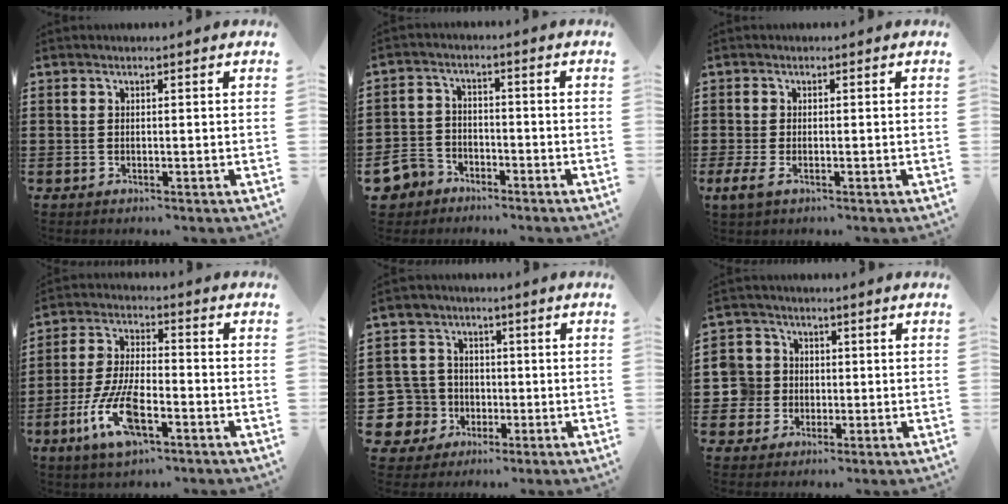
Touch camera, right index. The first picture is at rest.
{"total": 5.2, "force": [-4.1, 3.1, 1.0], "torque": [-0.058, 0.003, -0.090]}
{"total": 1.7, "force": [-0.6, 0.6, 1.5], "torque": [-0.043, -0.009, -0.015]}
{"total": 10.4, "force": [-4.7, 3.6, 8.5], "torque": [-0.195, -0.008, -0.087]}
{"total": 9.5, "force": [-2.2, 8.9, 2.4], "torque": [-0.126, 0.009, -0.044]}
{"total": 6.1, "force": [-0.5, 5.9, 1.0], "torque": [-0.065, 0.008, -0.015]}